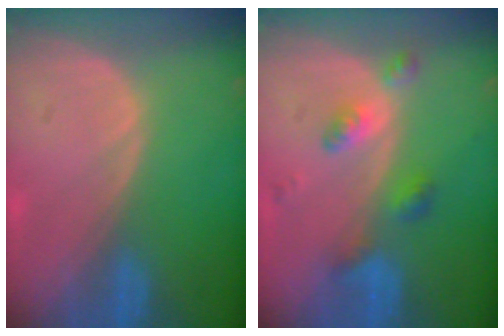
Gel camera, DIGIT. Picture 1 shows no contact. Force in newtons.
{"total": 5.4, "press": 4.6, "slide": 2.7}